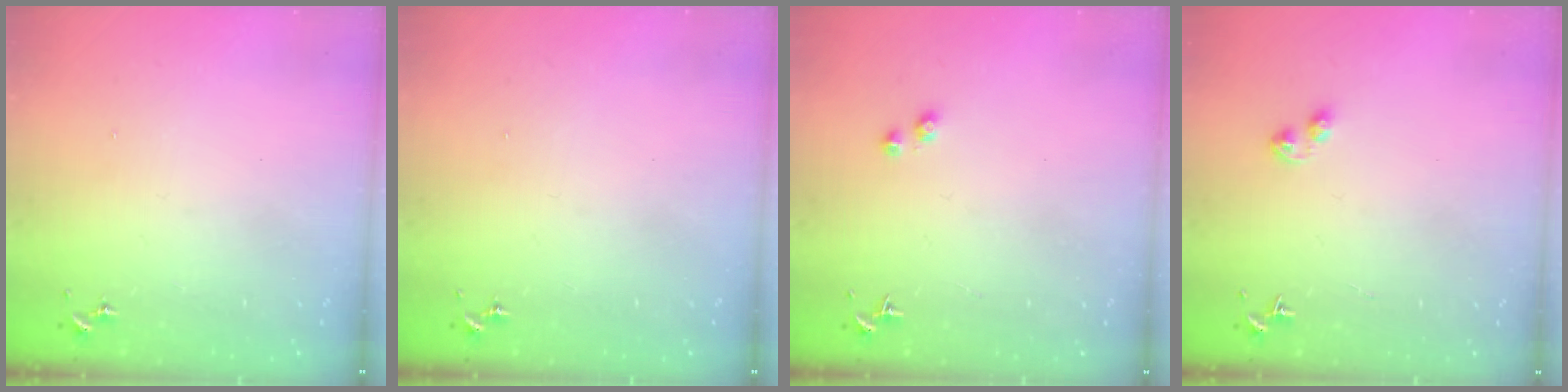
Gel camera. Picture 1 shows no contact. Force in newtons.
{"total": 0.0}
{"total": 2.4, "press": 2.3, "slide": 0.9}
{"total": 2.7, "press": 2.7, "slide": 0.4}